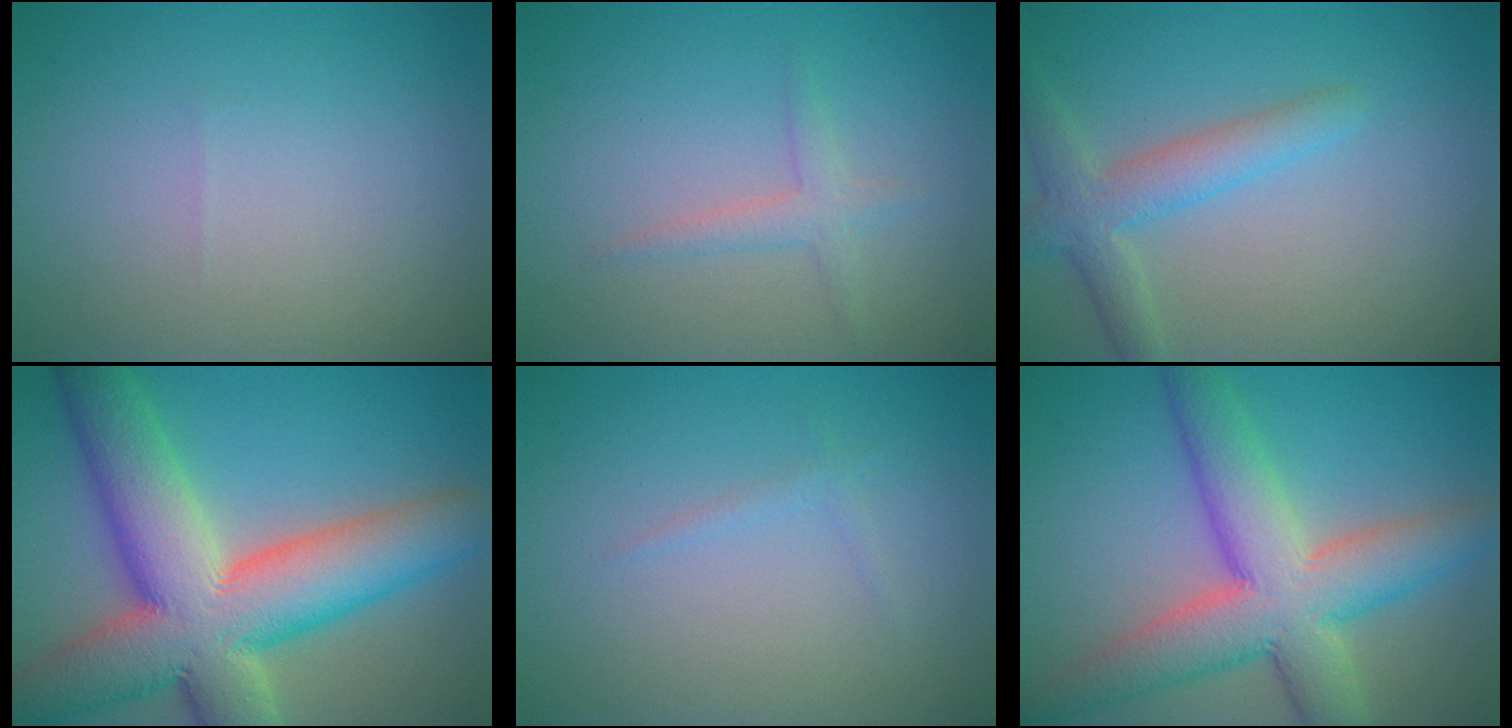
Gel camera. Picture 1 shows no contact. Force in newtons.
{"total": 1.7, "press": 1.7, "slide": 0.1}
{"total": 3.6, "press": 3.6, "slide": 0.0}
{"total": 14.1, "press": 14.1, "slide": 1.1}
{"total": 0.8, "press": 0.8, "slide": 0.0}
{"total": 9.2, "press": 9.2, "slide": 0.5}